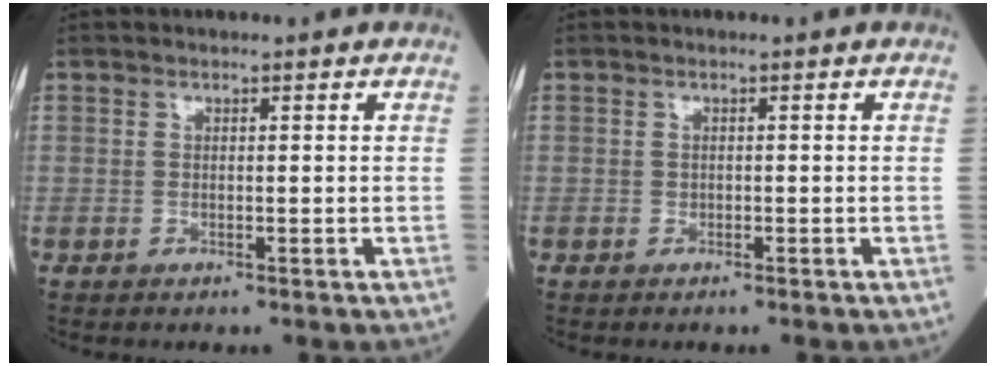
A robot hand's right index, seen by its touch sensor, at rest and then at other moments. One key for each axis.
{"total": 0.0}